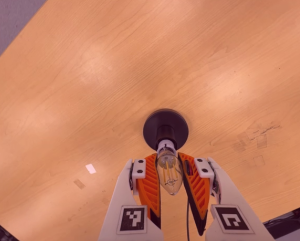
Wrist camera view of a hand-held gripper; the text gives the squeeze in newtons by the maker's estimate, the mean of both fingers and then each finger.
{"total": 17.5, "left": 15.6, "right": 19.4}